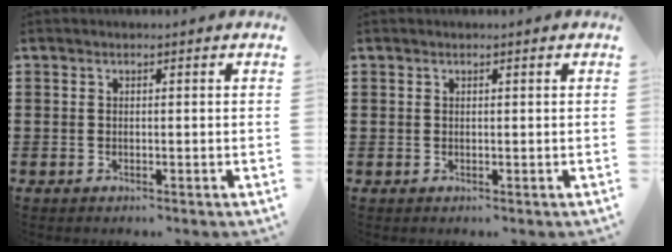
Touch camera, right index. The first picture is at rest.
{"total": 0.7, "force": [0.4, 0.5, 0.0], "torque": [-0.002, 0.002, 0.007]}